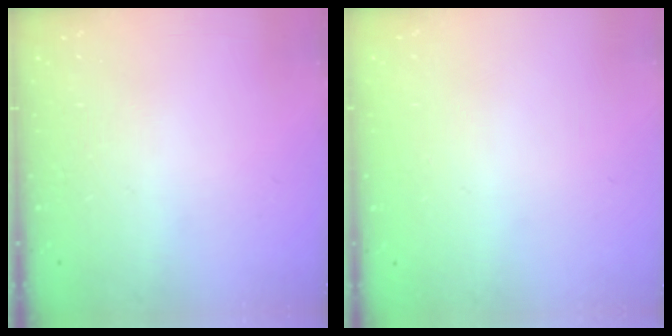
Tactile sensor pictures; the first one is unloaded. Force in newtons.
{"total": 0.0}